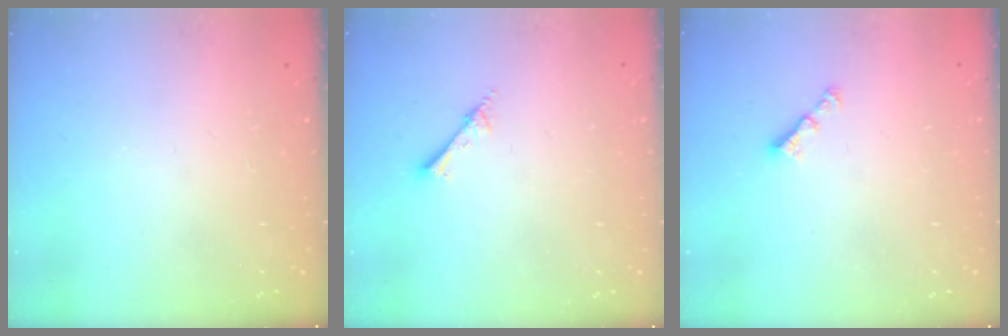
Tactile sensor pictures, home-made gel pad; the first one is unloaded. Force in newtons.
{"total": 2.2, "press": 2.2, "slide": 0.3}
{"total": 3.0, "press": 2.9, "slide": 0.5}